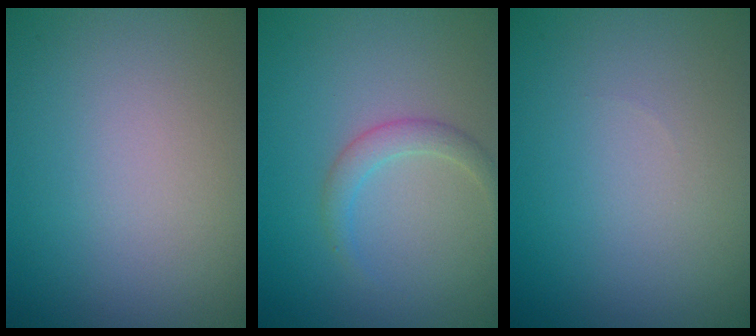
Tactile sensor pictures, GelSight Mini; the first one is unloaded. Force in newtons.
{"total": 1.7, "press": 1.7, "slide": 0.1}
{"total": 0.0}